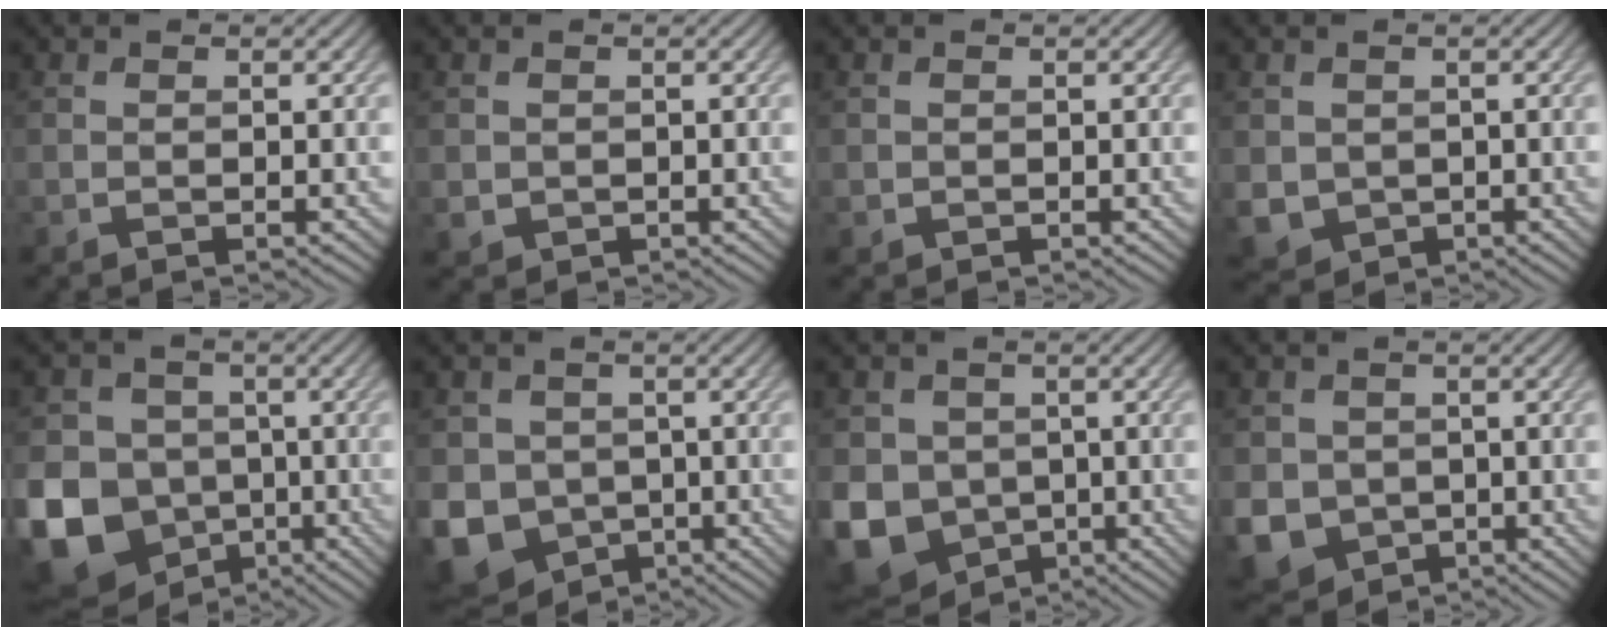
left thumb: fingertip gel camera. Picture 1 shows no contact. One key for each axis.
{"total": 1.4, "fx": 0.1, "fy": 1.3, "fz": 0.3, "tx": -0.012, "ty": -0.009, "tz": 0.005}
{"total": 0.6, "fx": 0.0, "fy": 0.6, "fz": 0.0, "tx": -0.002, "ty": -0.005, "tz": 0.001}
{"total": 3.8, "fx": -0.1, "fy": 3.5, "fz": 1.5, "tx": -0.056, "ty": -0.022, "tz": -0.002}
{"total": 16.7, "fx": -5.4, "fy": 14.3, "fz": 6.7, "tx": -0.201, "ty": -0.047, "tz": -0.117}
{"total": 9.4, "fx": -2.4, "fy": 8.0, "fz": 4.3, "tx": -0.122, "ty": -0.039, "tz": -0.051}
{"total": 10.6, "fx": -2.4, "fy": 9.1, "fz": 5.0, "tx": -0.149, "ty": -0.037, "tz": -0.053}
{"total": 7.7, "fx": -1.8, "fy": 6.7, "fz": 3.3, "tx": -0.095, "ty": -0.032, "tz": -0.038}